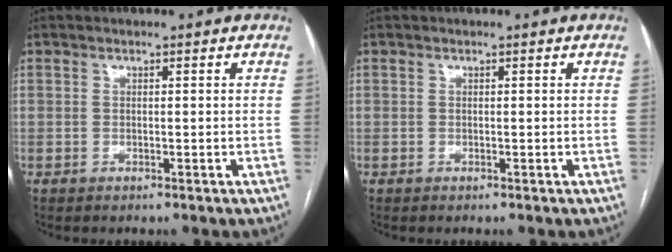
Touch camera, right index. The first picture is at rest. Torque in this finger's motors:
{"motor_torque": [0.00, 0.00, 0.00, 0.00]}